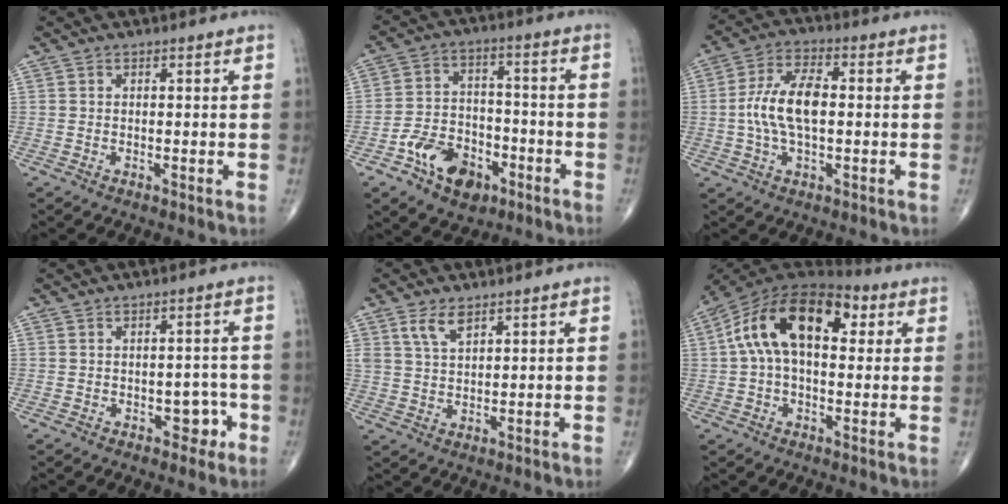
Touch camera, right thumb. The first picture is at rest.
{"total": 12.0, "force": [-6.2, 7.7, 6.8], "torque": [-0.083, 0.040, -0.103]}
{"total": 10.5, "force": [-0.1, 5.0, 9.2], "torque": [-0.187, 0.016, -0.006]}
{"total": 3.6, "force": [-1.5, 2.5, 2.2], "torque": [-0.002, 0.016, -0.018]}
{"total": 4.4, "force": [2.7, 1.9, 2.8], "torque": [-0.050, -0.012, 0.058]}
{"total": 18.1, "force": [4.2, 10.2, 14.4], "torque": [-0.238, 0.038, 0.058]}